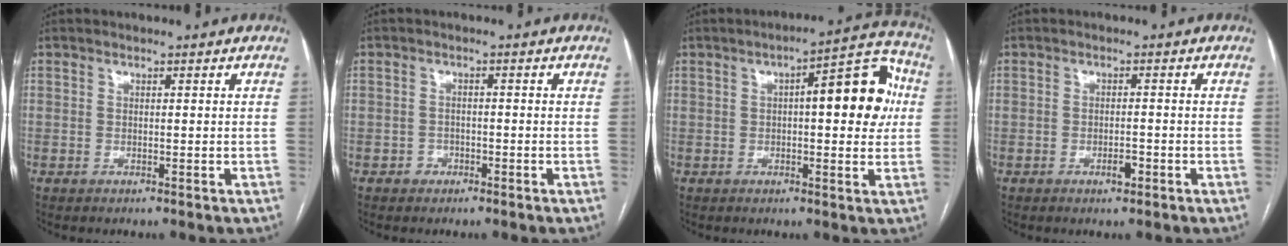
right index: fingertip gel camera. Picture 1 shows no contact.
{"total": 1.6, "force": [-1.0, 1.2, 0.2], "torque": [0.001, 0.007, -0.018]}
{"total": 11.9, "force": [1.7, 3.3, 11.3], "torque": [-0.144, 0.035, 0.019]}
{"total": 2.0, "force": [-1.1, 0.7, 1.5], "torque": [-0.026, 0.001, -0.016]}